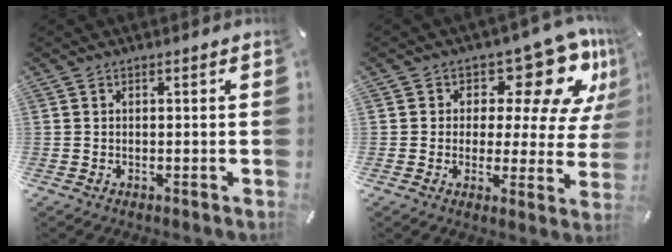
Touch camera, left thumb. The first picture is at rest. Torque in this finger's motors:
{"motor_torque": [0.57, 0.59, 0.39, 0.07, -0.02]}